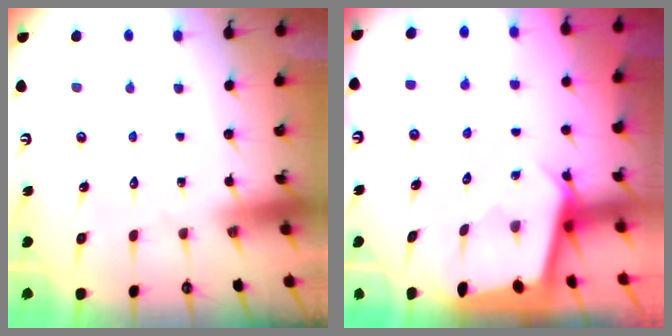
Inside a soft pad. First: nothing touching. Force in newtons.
{"total": 2.4, "press": 2.4, "slide": 0.3}